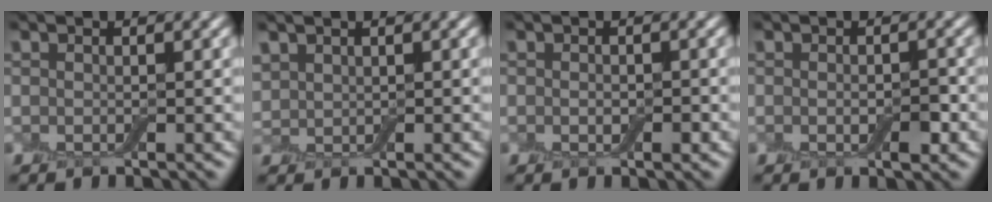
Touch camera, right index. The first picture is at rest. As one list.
[{"total": 1.2, "force": [0.7, 0.9, 0.4], "torque": [-0.014, 0.001, 0.020]}, {"total": 1.0, "force": [-0.3, 0.6, 0.7], "torque": [-0.012, -0.004, -0.003]}, {"total": 1.7, "force": [-0.6, 0.8, 1.3], "torque": [-0.022, -0.005, -0.006]}]